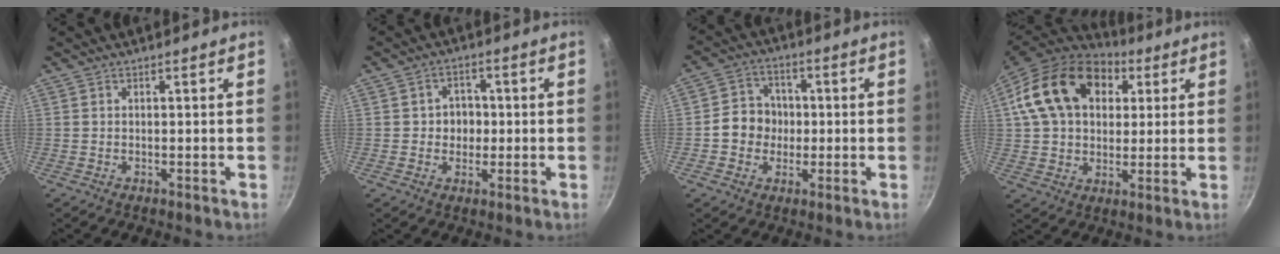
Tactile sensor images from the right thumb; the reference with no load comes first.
{"total": 4.9, "force": [-0.1, 4.3, 2.3], "torque": [-0.004, 0.006, -0.006]}
{"total": 7.7, "force": [-0.6, 7.0, 3.1], "torque": [-0.018, 0.016, -0.026]}
{"total": 20.5, "force": [6.6, 14.5, 12.9], "torque": [-0.206, 0.012, 0.104]}